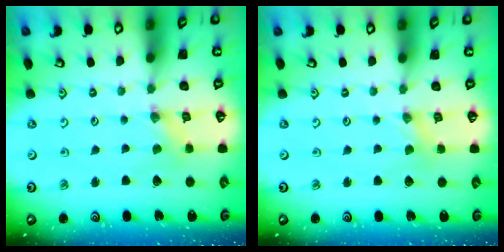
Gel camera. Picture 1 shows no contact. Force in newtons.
{"total": 0.0}